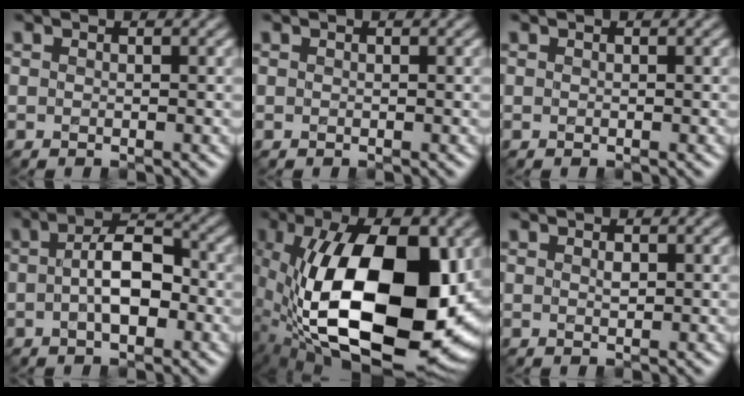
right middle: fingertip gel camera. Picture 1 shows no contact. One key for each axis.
{"total": 0.0}
{"total": 0.0}
{"total": 5.1, "fx": -0.9, "fy": 2.5, "fz": 4.4, "tx": -0.078, "ty": 0.004, "tz": -0.021}
{"total": 19.8, "fx": -1.2, "fy": 10.0, "fz": 17.1, "tx": -0.317, "ty": -0.027, "tz": -0.012}
{"total": 0.6, "fx": 0.1, "fy": 0.3, "fz": 0.6, "tx": -0.013, "ty": -0.002, "tz": 0.004}